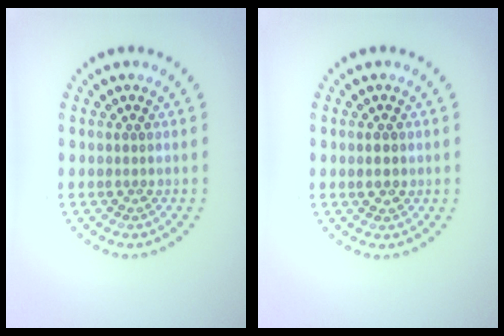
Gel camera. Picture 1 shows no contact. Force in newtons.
{"total": 1.3, "press": 1.3, "slide": 0.1}